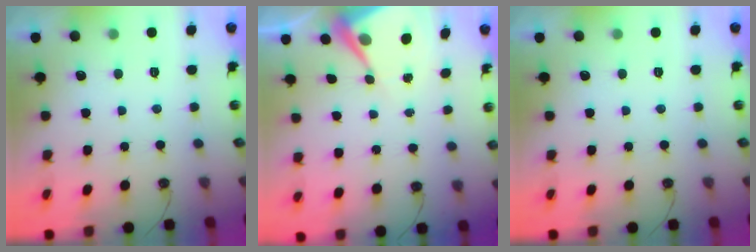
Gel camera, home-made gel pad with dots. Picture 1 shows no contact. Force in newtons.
{"total": 6.5, "press": 6.5, "slide": 0.3}
{"total": 0.0}